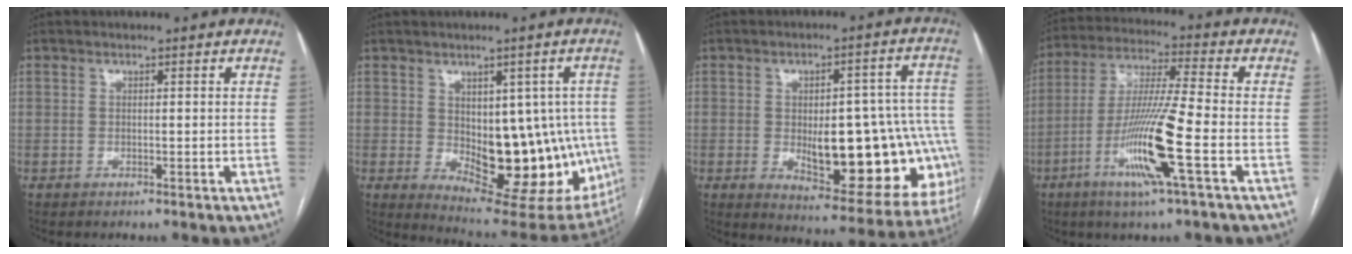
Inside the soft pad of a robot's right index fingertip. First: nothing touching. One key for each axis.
{"total": 18.1, "fx": -1.8, "fy": 8.8, "fz": 15.7, "tx": -0.173, "ty": 0.002, "tz": 0.004}
{"total": 22.3, "fx": -4.0, "fy": 8.5, "fz": 20.2, "tx": -0.179, "ty": 0.028, "tz": -0.024}
{"total": 13.7, "fx": -4.9, "fy": -0.6, "fz": 12.8, "tx": -0.256, "ty": -0.015, "tz": -0.099}